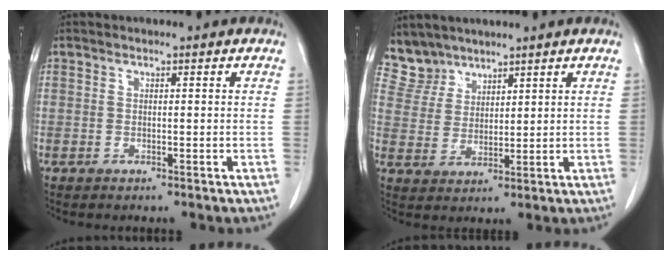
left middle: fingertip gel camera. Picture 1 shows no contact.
{"total": 5.0, "force": [4.6, 2.0, -0.5], "torque": [0.007, 0.006, 0.104]}